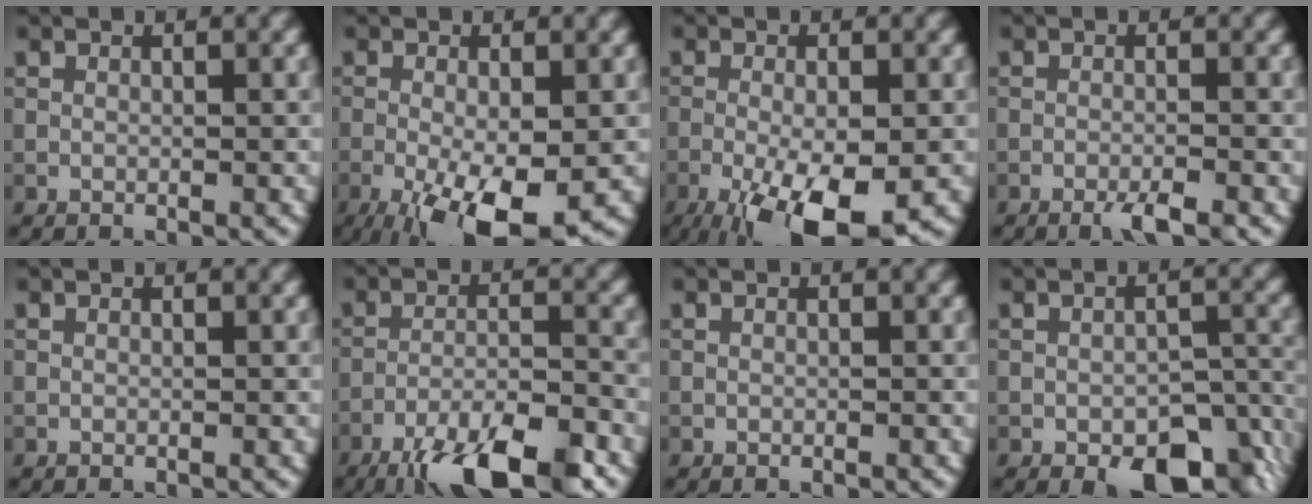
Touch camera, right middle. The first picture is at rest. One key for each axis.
{"total": 8.8, "fx": -3.5, "fy": 2.9, "fz": 7.6, "tx": -0.134, "ty": -0.017, "tz": -0.049}
{"total": 9.6, "fx": -4.4, "fy": 3.0, "fz": 8.0, "tx": -0.141, "ty": -0.018, "tz": -0.065}
{"total": 2.3, "fx": -1.6, "fy": 0.2, "fz": 1.7, "tx": -0.030, "ty": -0.002, "tz": -0.031}
{"total": 0.0}
{"total": 11.0, "fx": -7.8, "fy": 2.6, "fz": 7.2, "tx": -0.125, "ty": -0.008, "tz": -0.131}
{"total": 0.0}
{"total": 7.9, "fx": -4.0, "fy": 3.8, "fz": 5.7, "tx": -0.074, "ty": -0.015, "tz": -0.045}